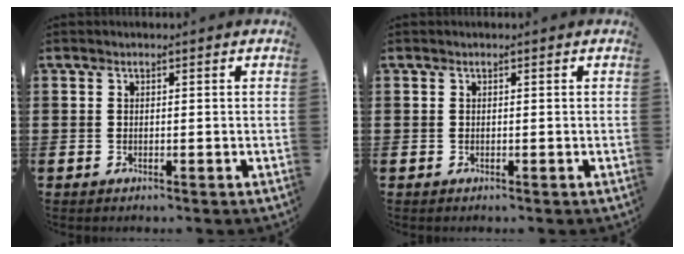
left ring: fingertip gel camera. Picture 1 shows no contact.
{"total": 0.0}